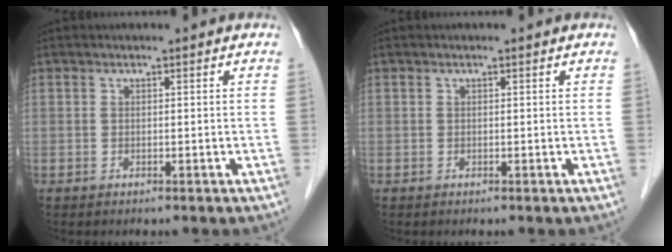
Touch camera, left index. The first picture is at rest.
{"total": 0.0}